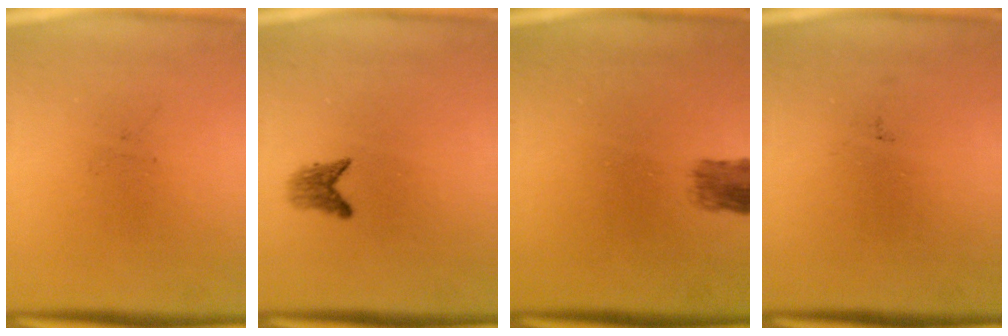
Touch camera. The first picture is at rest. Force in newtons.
{"total": 1.8}
{"total": 2.9}
{"total": 0.0}